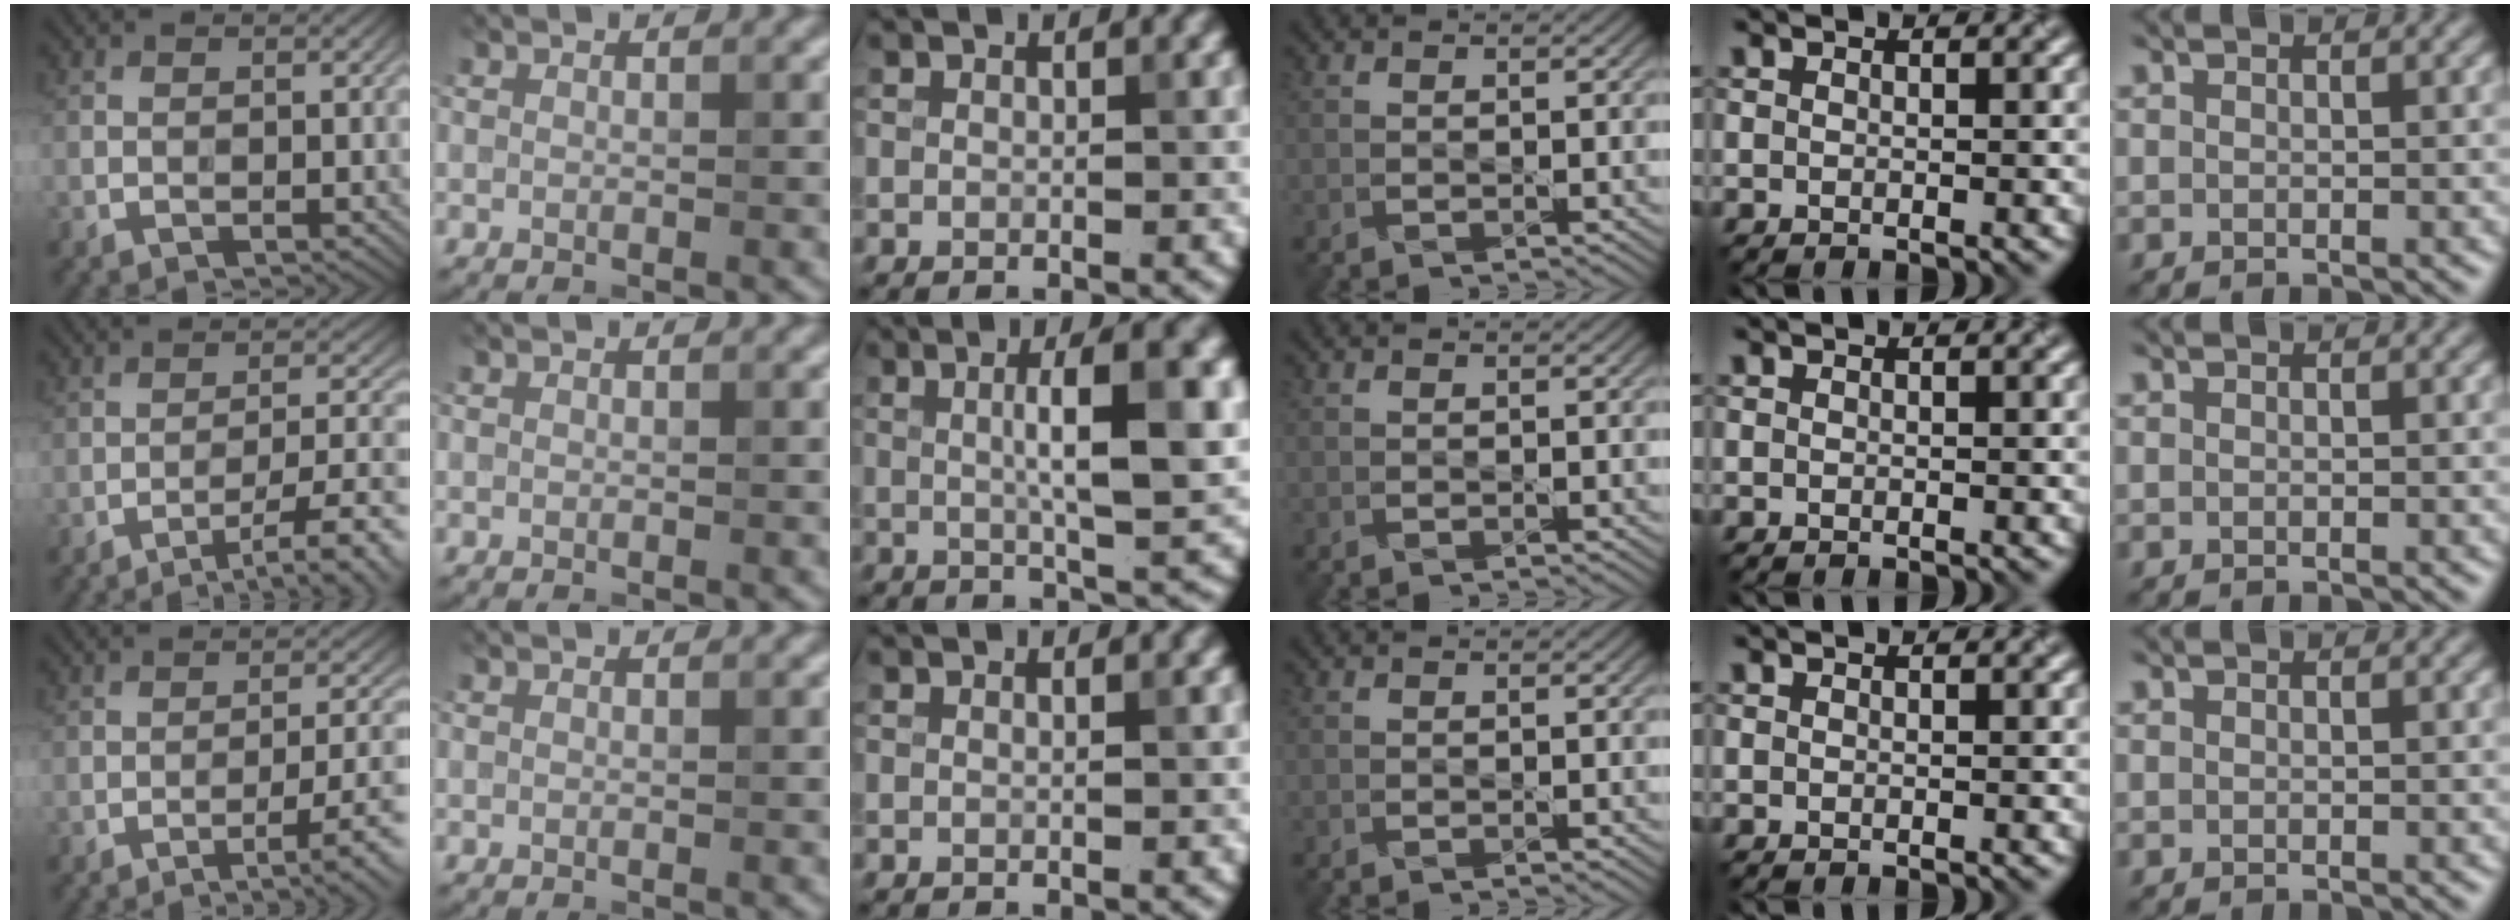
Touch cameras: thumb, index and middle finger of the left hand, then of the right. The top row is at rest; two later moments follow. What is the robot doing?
{"motion": "pour", "object": "measuring cup"}